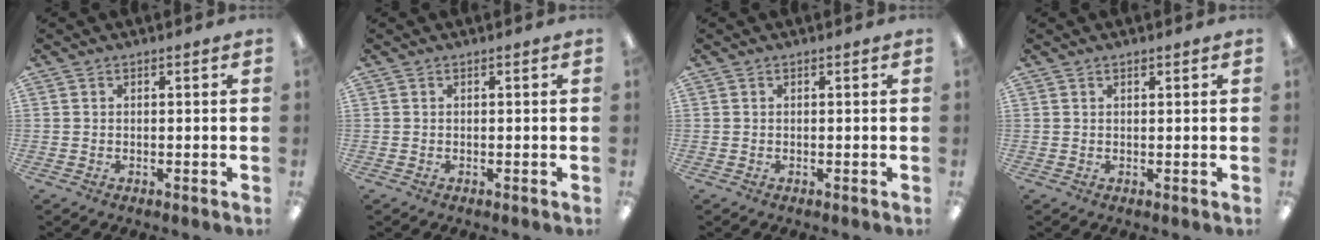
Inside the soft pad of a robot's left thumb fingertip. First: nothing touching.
{"total": 0.0}
{"total": 0.0}
{"total": 0.7, "force": [0.5, 0.3, 0.3], "torque": [-0.005, 0.001, 0.010]}